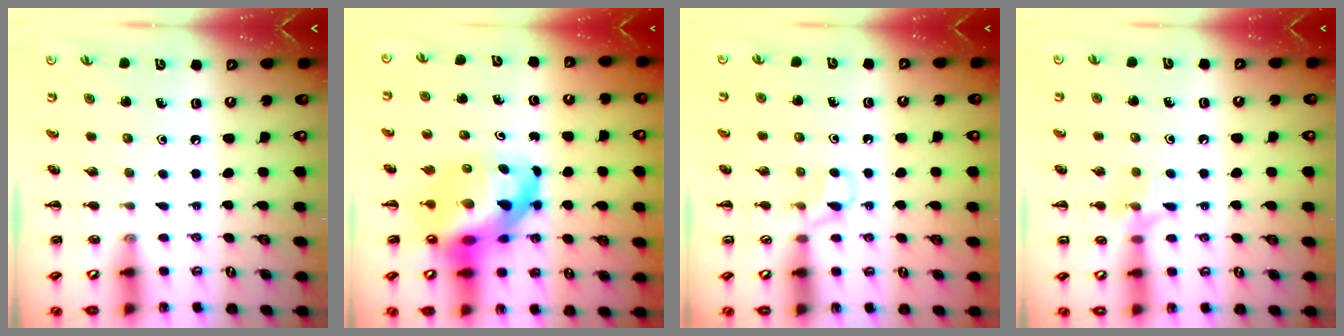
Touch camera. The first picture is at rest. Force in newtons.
{"total": 15.2, "press": 14.7, "slide": 3.9}
{"total": 4.7, "press": 4.4, "slide": 1.4}
{"total": 7.4, "press": 7.2, "slide": 1.3}